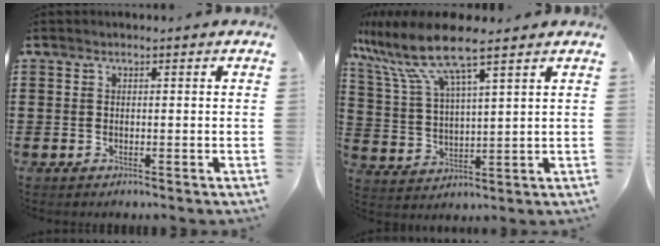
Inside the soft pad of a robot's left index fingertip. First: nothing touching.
{"total": 9.7, "force": [7.4, 1.2, 6.1], "torque": [-0.153, -0.028, 0.126]}